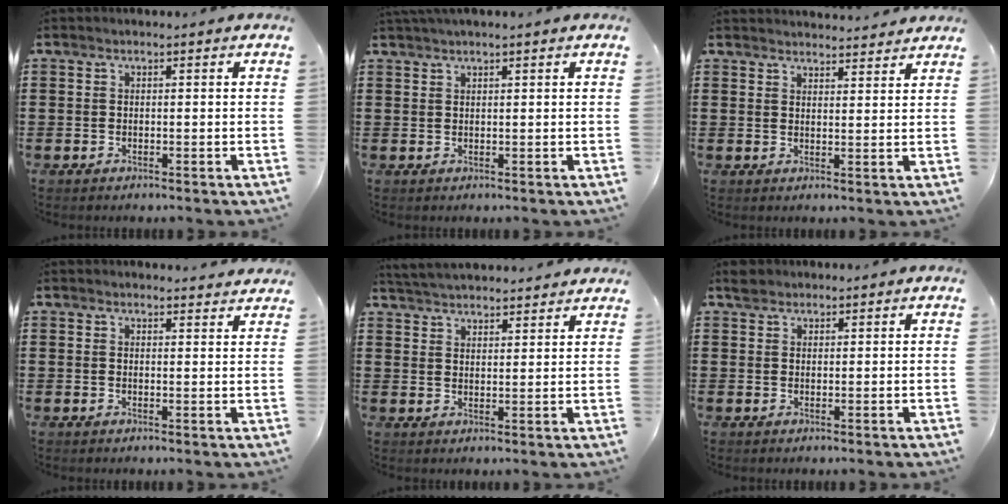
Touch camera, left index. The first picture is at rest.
{"total": 1.2, "force": [1.0, 0.0, 0.6], "torque": [-0.013, 0.000, 0.019]}
{"total": 2.8, "force": [2.8, 0.1, -0.1], "torque": [0.001, -0.014, 0.052]}
{"total": 1.9, "force": [1.9, 0.2, 0.1], "torque": [0.001, -0.005, 0.034]}
{"total": 3.8, "force": [3.8, 0.0, 0.2], "torque": [-0.016, -0.013, 0.069]}
{"total": 1.8, "force": [1.6, 0.9, 0.3], "torque": [-0.002, 0.001, 0.030]}